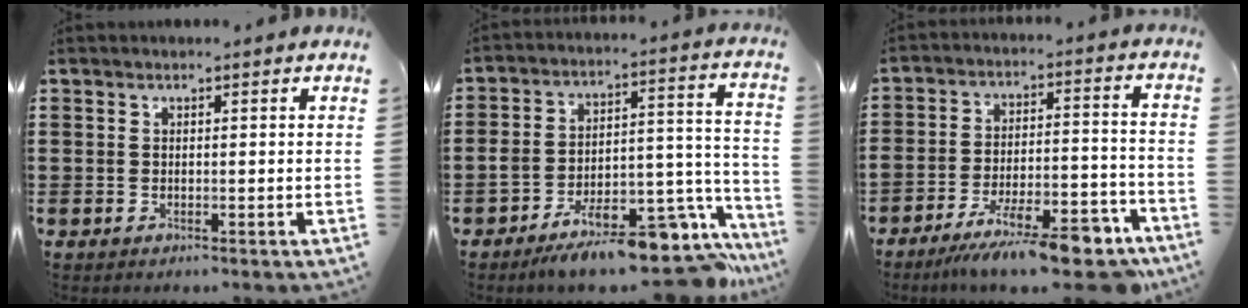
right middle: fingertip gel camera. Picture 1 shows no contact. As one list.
[{"total": 13.5, "force": [-11.0, 3.8, 6.8], "torque": [-0.090, 0.046, -0.189]}, {"total": 12.6, "force": [-10.7, 2.1, 6.5], "torque": [-0.085, 0.037, -0.191]}]